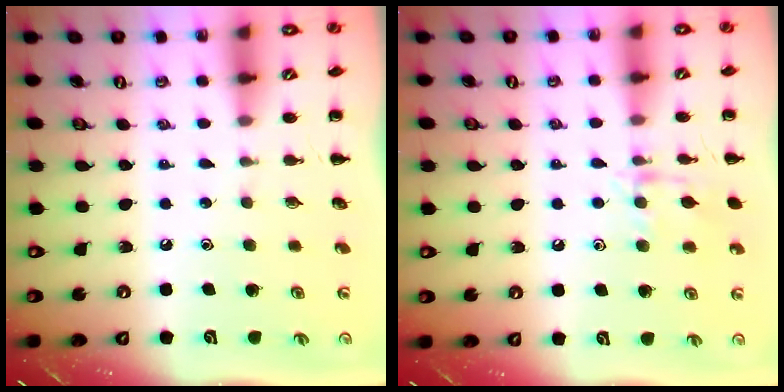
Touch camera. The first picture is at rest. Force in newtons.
{"total": 9.6, "press": 9.5, "slide": 0.8}